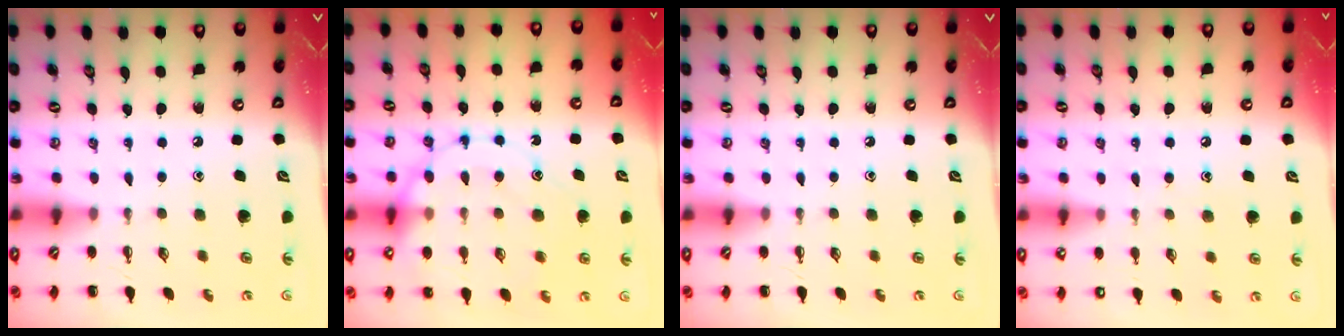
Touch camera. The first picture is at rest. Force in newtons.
{"total": 18.2, "press": 18.1, "slide": 1.9}
{"total": 0.0}
{"total": 7.6, "press": 7.4, "slide": 1.8}